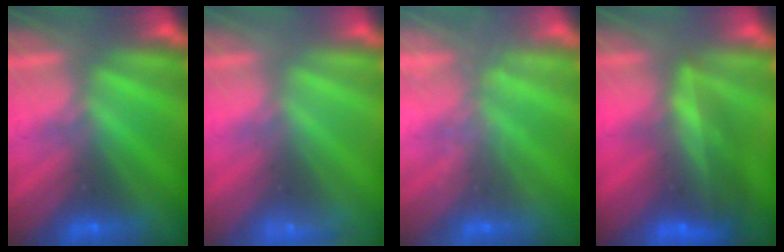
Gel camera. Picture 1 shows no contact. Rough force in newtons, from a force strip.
{"total": 2.3}
{"total": 1.6}
{"total": 7.5}